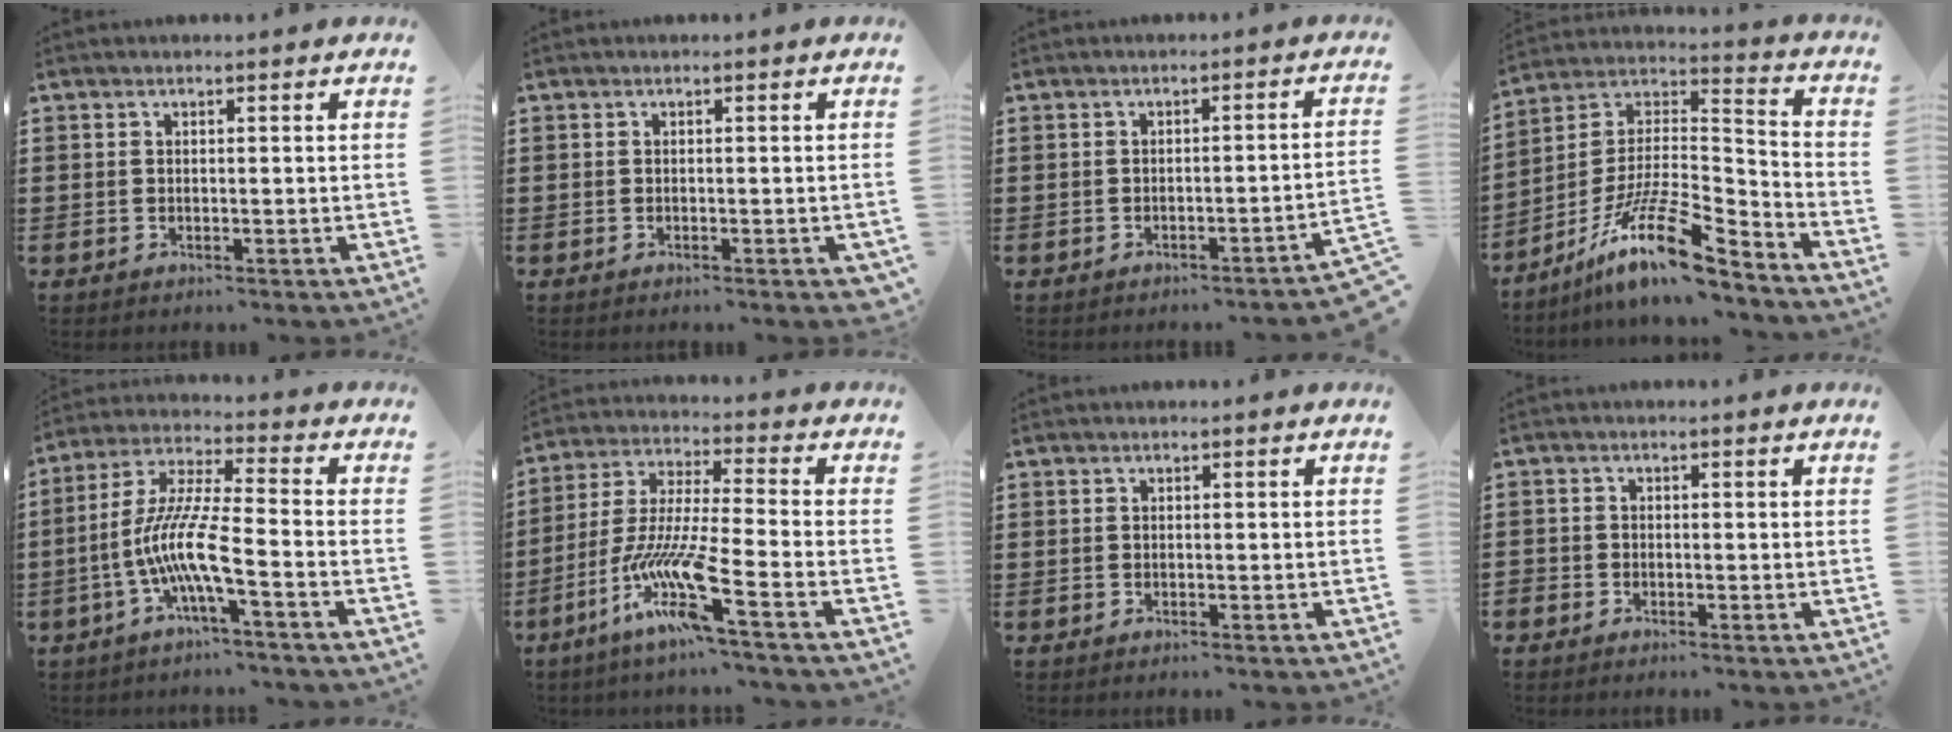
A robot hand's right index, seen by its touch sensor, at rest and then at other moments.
{"total": 0.5, "force": [-0.3, 0.1, 0.4], "torque": [-0.009, -0.004, -0.004]}
{"total": 1.9, "force": [-1.5, -0.3, 1.1], "torque": [-0.020, 0.000, -0.031]}
{"total": 15.2, "force": [-10.3, 3.2, 10.8], "torque": [-0.202, 0.022, -0.186]}
{"total": 9.9, "force": [-4.0, 0.9, 9.0], "torque": [-0.203, -0.018, -0.084]}
{"total": 11.4, "force": [-6.8, 0.8, 9.1], "torque": [-0.211, -0.022, -0.144]}
{"total": 0.0}
{"total": 1.1, "force": [-0.9, 0.6, 0.0], "torque": [-0.003, 0.001, -0.019]}